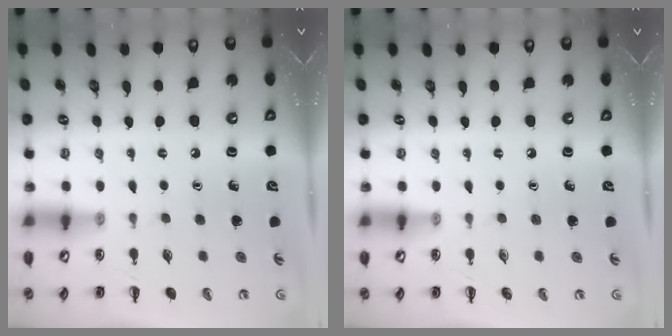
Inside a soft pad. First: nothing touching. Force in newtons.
{"total": 0.0}